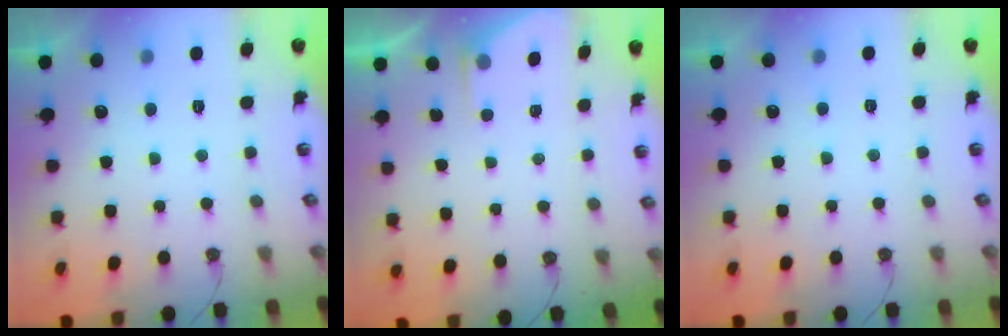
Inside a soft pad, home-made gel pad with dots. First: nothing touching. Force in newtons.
{"total": 2.3, "press": 2.3, "slide": 0.3}
{"total": 4.4, "press": 4.4, "slide": 0.6}